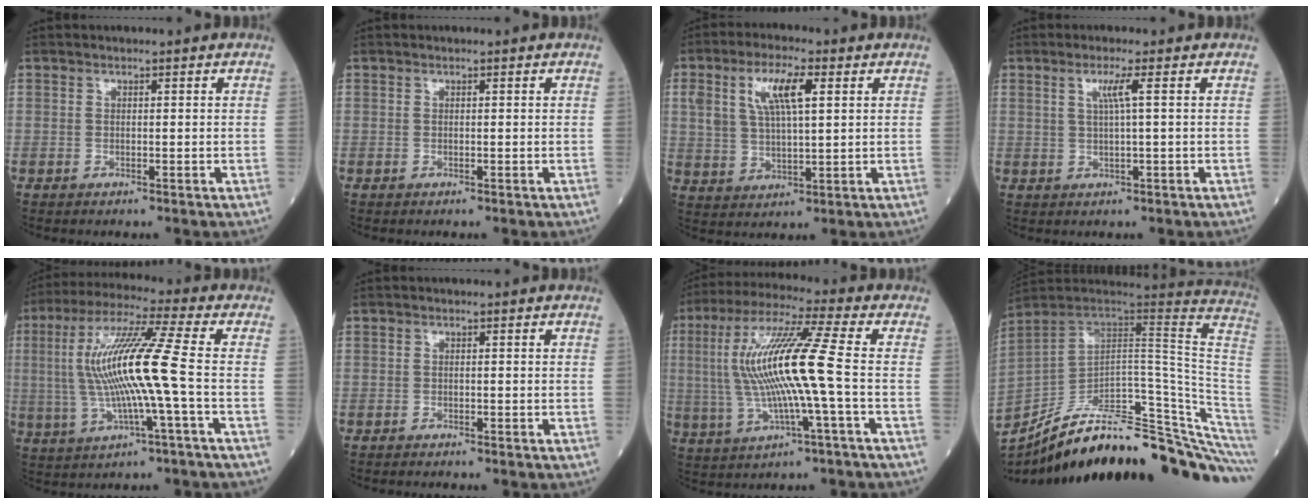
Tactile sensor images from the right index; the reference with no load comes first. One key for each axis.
{"total": 0.0}
{"total": 8.8, "fx": 3.2, "fy": 2.7, "fz": 7.7, "tx": -0.159, "ty": 0.017, "tz": 0.065}
{"total": 2.8, "fx": 0.9, "fy": -0.5, "fz": 2.6, "tx": -0.053, "ty": 0.001, "tz": 0.017}
{"total": 13.8, "fx": -0.5, "fy": -0.5, "fz": 13.8, "tx": -0.280, "ty": 0.012, "tz": -0.013}
{"total": 0.9, "fx": -0.8, "fy": 0.1, "fz": 0.2, "tx": -0.006, "ty": -0.001, "tz": -0.013}
{"total": 14.4, "fx": -0.3, "fy": -0.2, "fz": 14.4, "tx": -0.295, "ty": 0.014, "tz": -0.009}
{"total": 34.5, "fx": -29.1, "fy": 2.3, "fz": 18.2, "tx": -0.167, "ty": -0.026, "tz": -0.404}